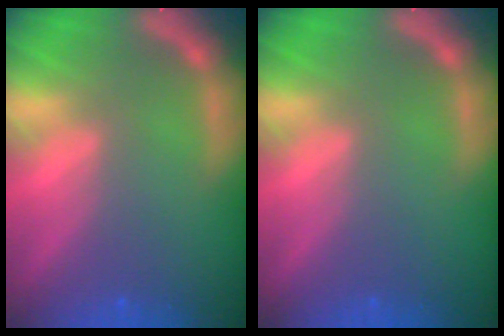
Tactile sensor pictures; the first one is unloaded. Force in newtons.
{"total": 0.0}